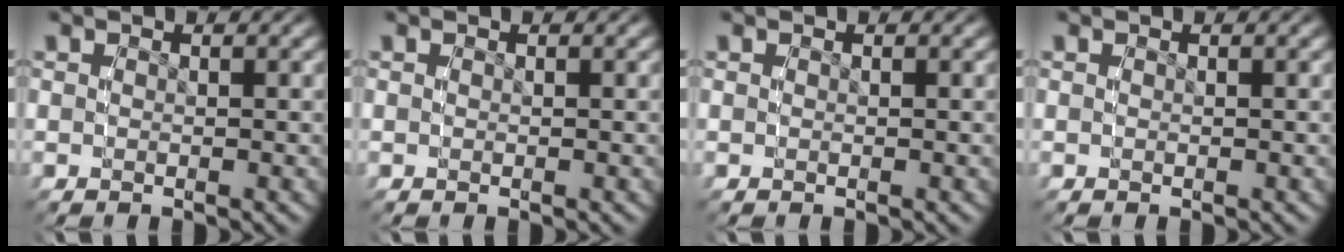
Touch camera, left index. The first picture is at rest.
{"total": 0.0}
{"total": 0.0}
{"total": 0.0}